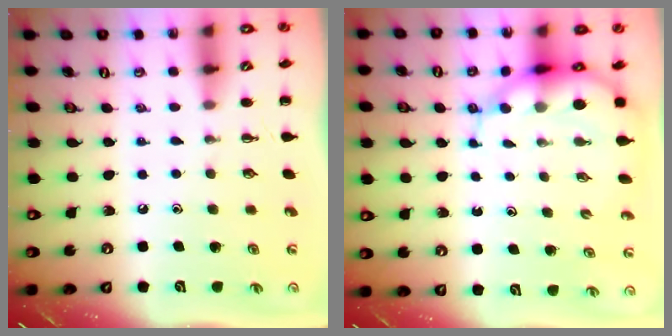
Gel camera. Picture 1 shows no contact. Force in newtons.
{"total": 7.3, "press": 6.9, "slide": 2.3}